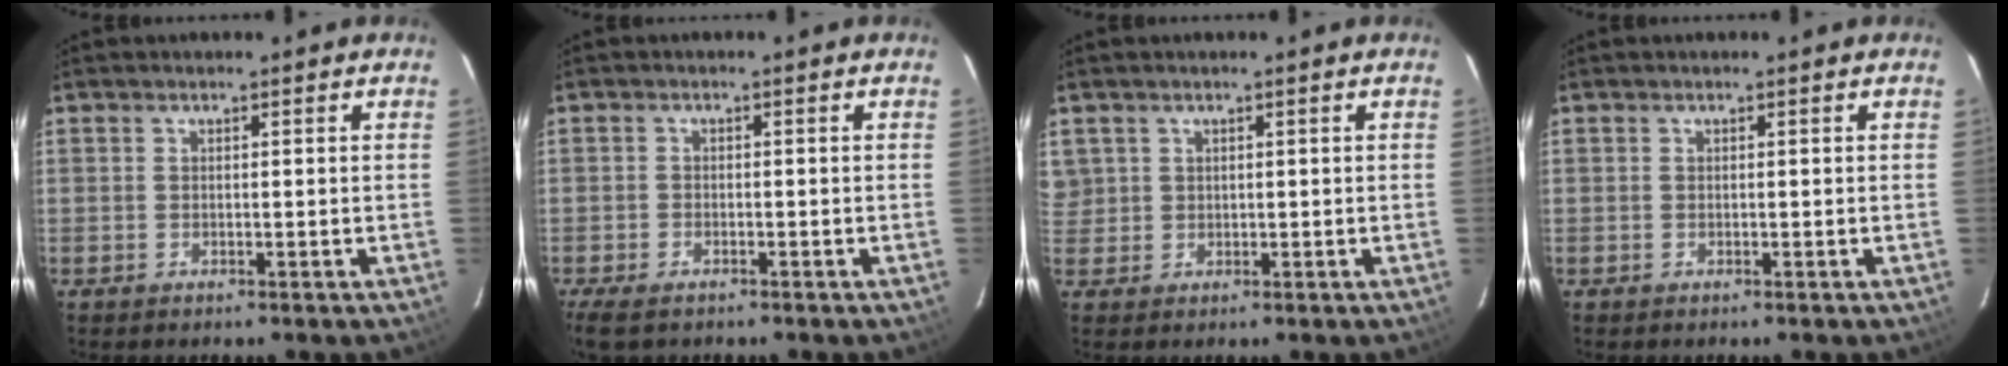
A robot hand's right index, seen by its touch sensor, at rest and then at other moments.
{"total": 5.1, "force": [-3.7, 2.1, 2.8], "torque": [-0.071, -0.019, -0.071]}
{"total": 3.3, "force": [1.3, 3.0, 0.4], "torque": [0.002, 0.010, 0.027]}
{"total": 0.0}